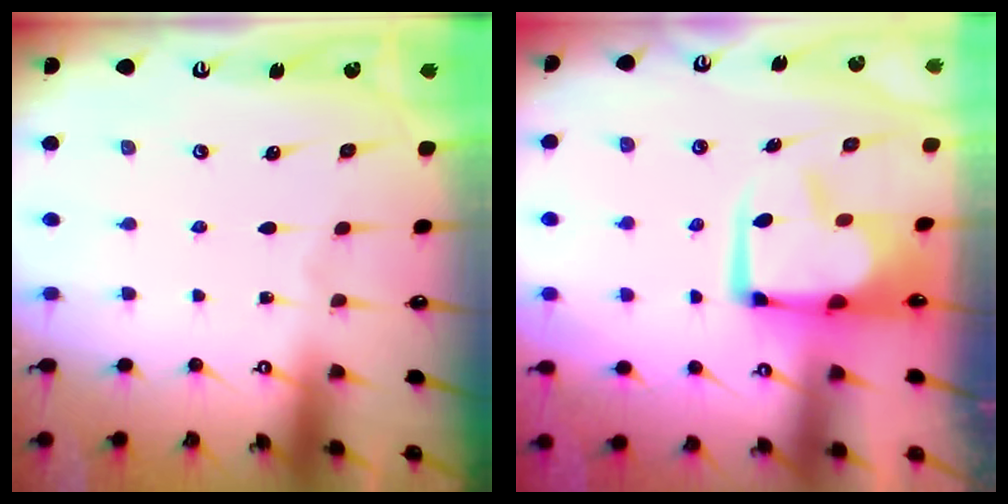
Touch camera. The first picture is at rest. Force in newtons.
{"total": 8.1, "press": 8.1, "slide": 0.9}